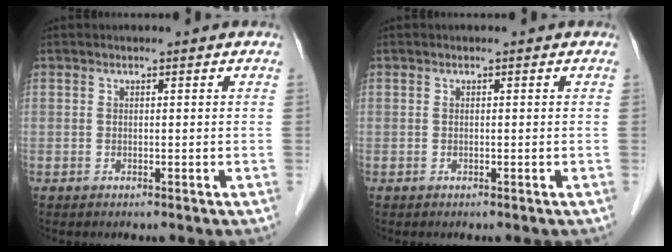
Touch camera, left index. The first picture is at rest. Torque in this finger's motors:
{"motor_torque": [-0.04, -0.03, 0.00, 0.00]}